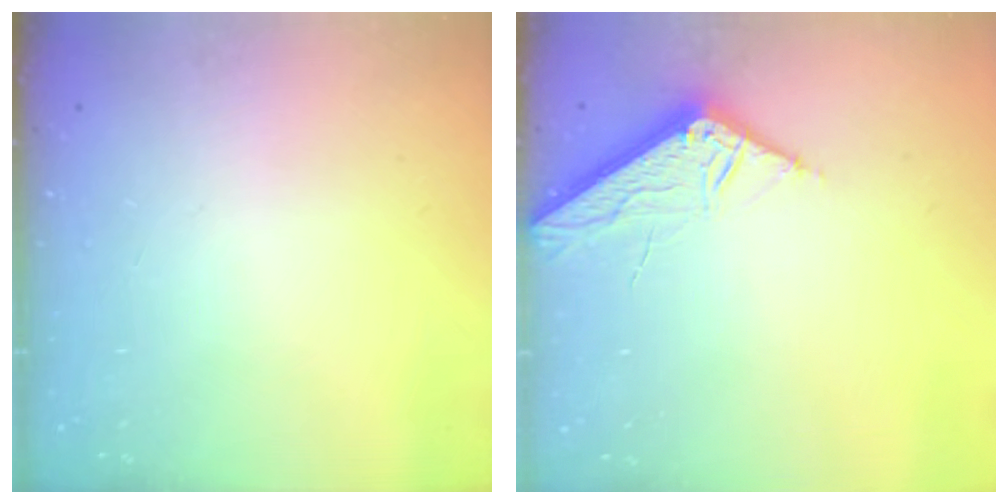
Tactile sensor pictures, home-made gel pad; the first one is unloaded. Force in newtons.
{"total": 6.5, "press": 6.5, "slide": 0.7}